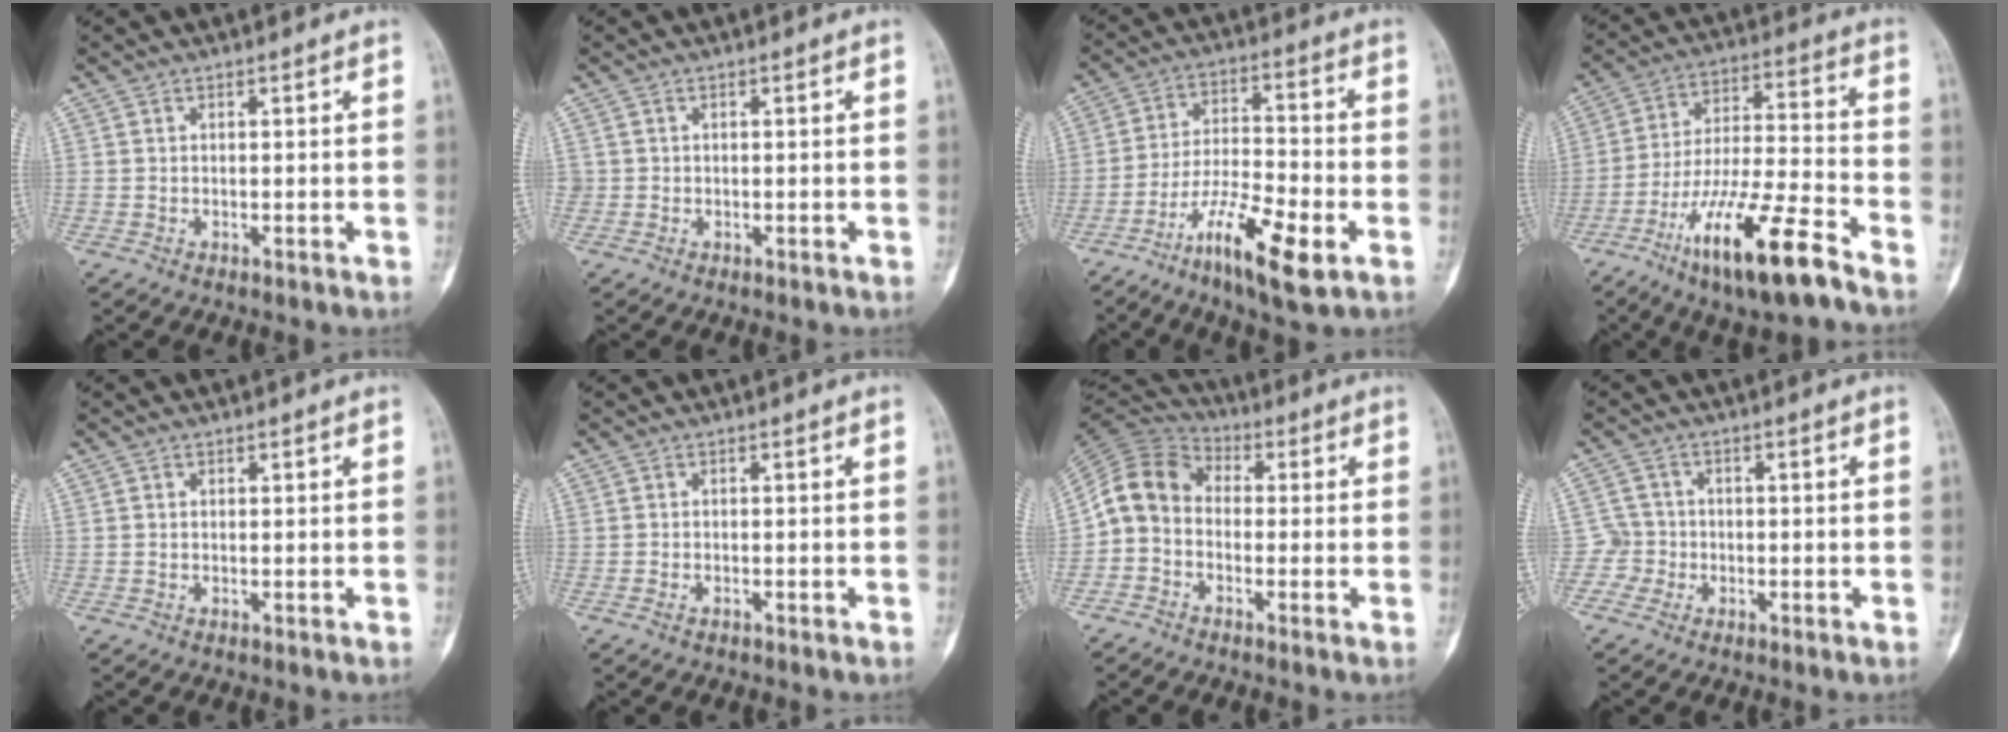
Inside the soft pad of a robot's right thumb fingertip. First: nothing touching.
{"total": 0.7, "force": [-0.1, 0.7, 0.0], "torque": [0.007, 0.006, -0.003]}
{"total": 13.6, "force": [-6.7, 3.1, 11.5], "torque": [-0.212, 0.024, -0.119]}
{"total": 18.2, "force": [-11.1, 3.4, 14.1], "torque": [-0.271, 0.056, -0.197]}
{"total": 0.6, "force": [0.2, 0.4, 0.3], "torque": [0.000, 0.000, 0.005]}
{"total": 0.7, "force": [-0.5, 0.3, 0.5], "torque": [-0.012, 0.003, -0.008]}
{"total": 9.0, "force": [-1.1, 7.3, 5.2], "torque": [-0.088, 0.038, -0.042]}
{"total": 3.4, "force": [-1.1, 3.2, -0.3], "torque": [0.028, 0.013, -0.030]}